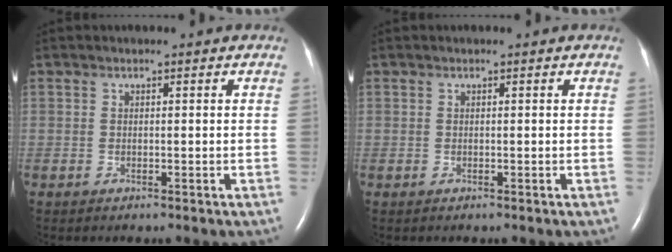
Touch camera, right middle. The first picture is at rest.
{"total": 0.0}